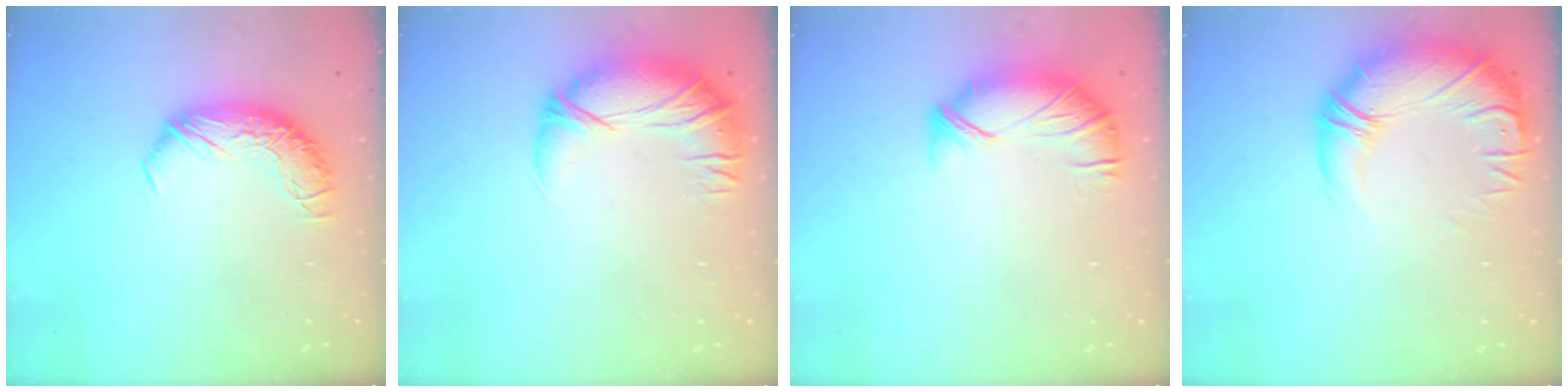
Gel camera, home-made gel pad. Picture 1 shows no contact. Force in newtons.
{"total": 2.9, "press": 0.1, "slide": 2.9}
{"total": 2.5, "press": 1.9, "slide": 1.7}
{"total": 3.9, "press": 1.8, "slide": 3.4}